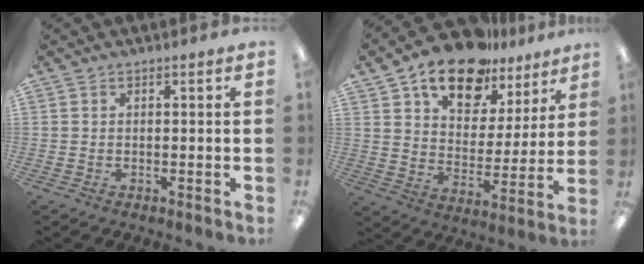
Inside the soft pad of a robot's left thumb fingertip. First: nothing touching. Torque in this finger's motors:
{"motor_torque": [0.51, 0.66, 1.31, -1.46, 0.22]}